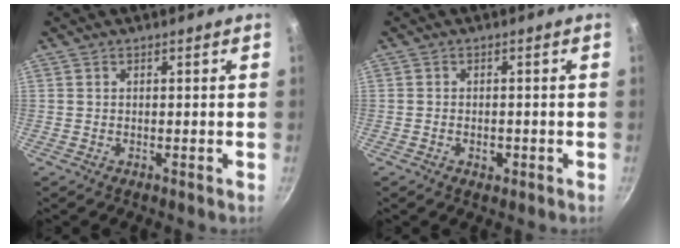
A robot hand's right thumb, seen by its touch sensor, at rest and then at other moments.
{"total": 1.9, "force": [-0.8, 1.2, 1.2], "torque": [-0.014, 0.005, -0.012]}